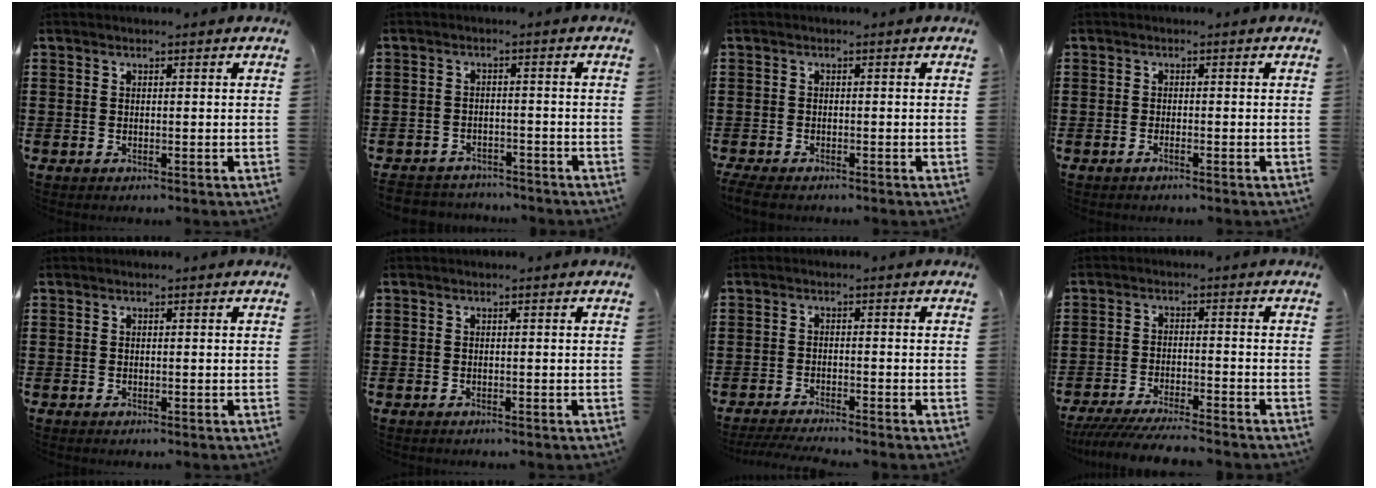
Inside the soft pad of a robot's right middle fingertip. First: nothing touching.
{"total": 2.9, "force": [-2.8, 0.5, -0.2], "torque": [-0.005, -0.002, -0.062]}
{"total": 1.4, "force": [-1.3, 0.2, 0.5], "torque": [-0.019, -0.003, -0.028]}
{"total": 0.8, "force": [-0.6, 0.0, 0.5], "torque": [-0.011, -0.003, -0.010]}
{"total": 0.0}
{"total": 0.0}
{"total": 2.6, "force": [-2.5, -0.1, 0.8], "torque": [-0.020, -0.002, -0.052]}
{"total": 5.1, "force": [-4.9, 0.0, 1.7], "torque": [-0.041, -0.015, -0.097]}